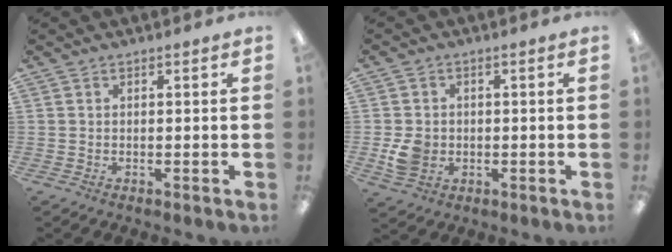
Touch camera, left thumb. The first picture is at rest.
{"total": 5.5, "force": [-1.0, 4.7, 2.7], "torque": [-0.035, 0.004, -0.016]}